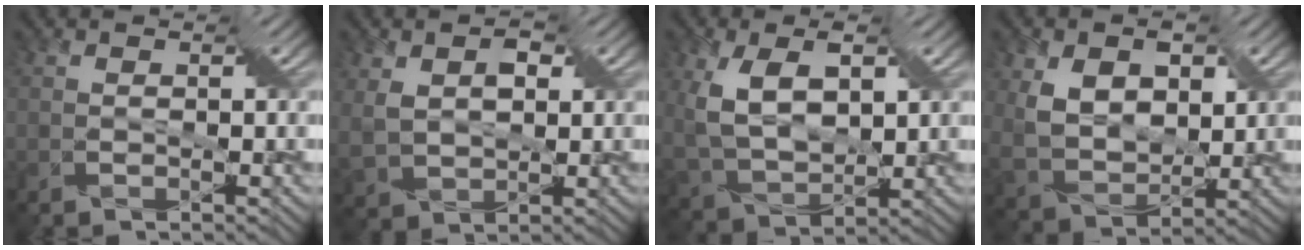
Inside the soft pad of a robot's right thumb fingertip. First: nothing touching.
{"total": 5.0, "force": [1.9, 3.2, 3.4], "torque": [-0.090, 0.001, 0.041]}
{"total": 9.3, "force": [3.1, 5.1, 7.2], "torque": [-0.174, 0.001, 0.056]}
{"total": 7.1, "force": [2.9, 4.5, 4.7], "torque": [-0.111, -0.004, 0.052]}